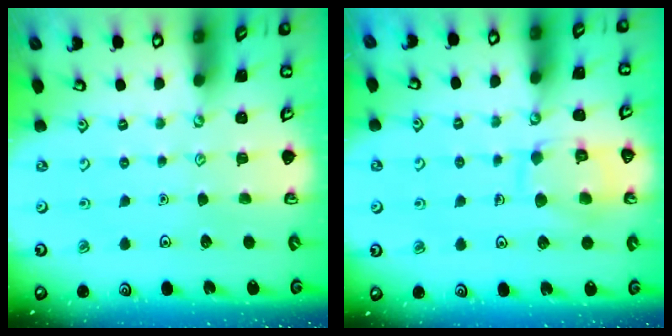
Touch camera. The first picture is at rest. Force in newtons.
{"total": 10.9, "press": 10.9, "slide": 0.5}